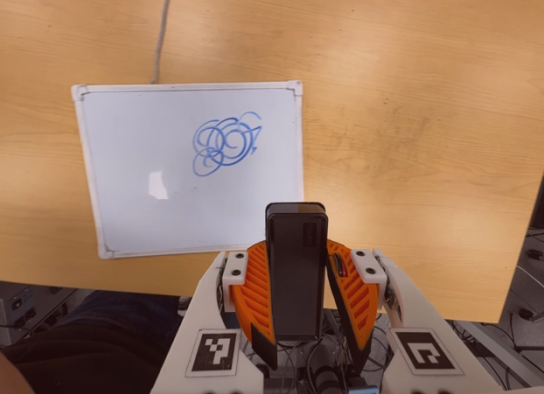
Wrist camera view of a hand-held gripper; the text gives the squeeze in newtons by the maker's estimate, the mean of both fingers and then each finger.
{"total": 5.7, "left": 4.7, "right": 6.7}